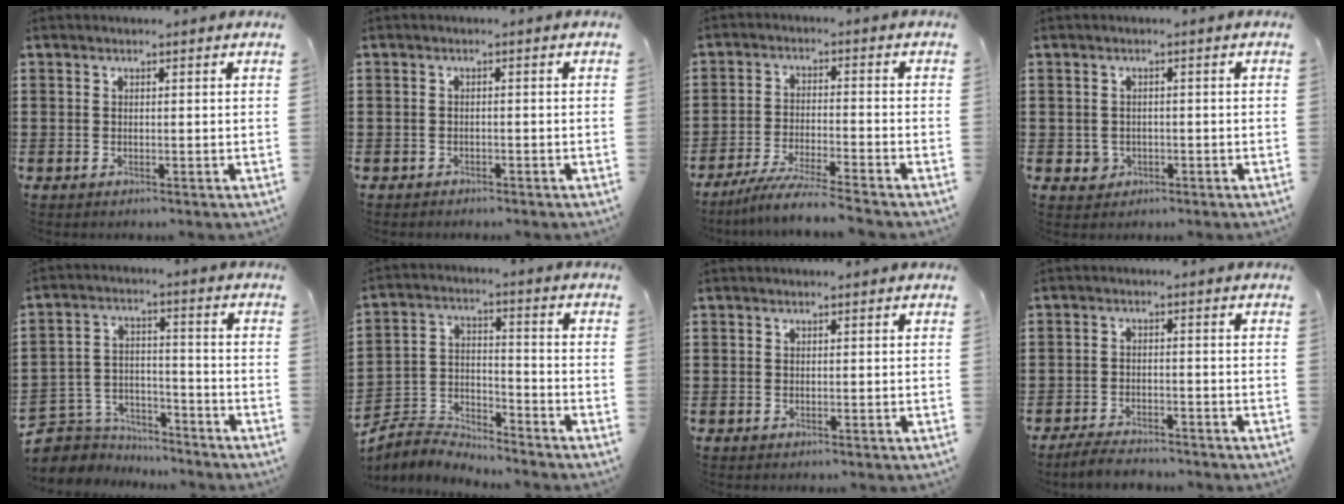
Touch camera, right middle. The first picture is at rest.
{"total": 0.8, "force": [-0.8, 0.2, 0.0], "torque": [-0.003, -0.001, -0.017]}
{"total": 5.5, "force": [-5.0, -0.5, 2.3], "torque": [-0.049, -0.022, -0.096]}
{"total": 1.5, "force": [-0.5, 1.4, 0.4], "torque": [-0.013, 0.005, -0.012]}
{"total": 5.5, "force": [-5.1, 2.1, 0.2], "torque": [-0.030, 0.000, -0.110]}
{"total": 5.3, "force": [-5.2, 0.8, 0.1], "torque": [-0.018, 0.001, -0.112]}
{"total": 0.0}
{"total": 3.3, "force": [-3.2, 0.4, 0.7], "torque": [-0.015, 0.003, -0.066]}